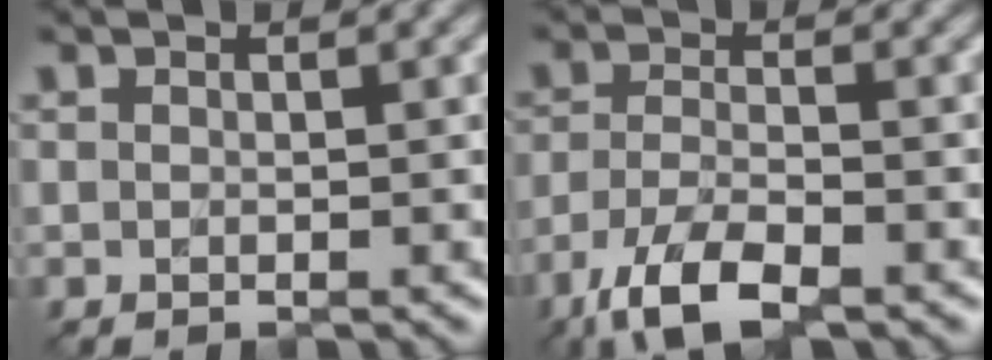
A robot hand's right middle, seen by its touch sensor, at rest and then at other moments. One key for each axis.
{"total": 5.8, "fx": -4.1, "fy": 1.7, "fz": 3.6, "tx": -0.085, "ty": 0.000, "tz": -0.083}